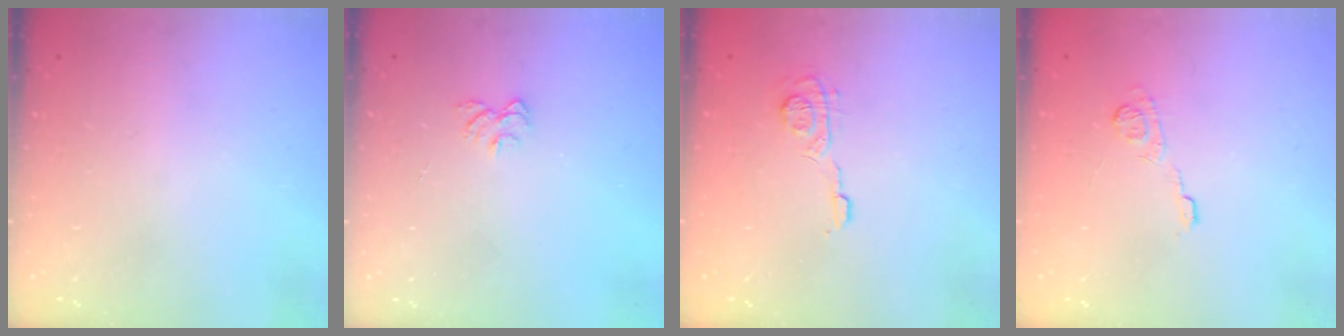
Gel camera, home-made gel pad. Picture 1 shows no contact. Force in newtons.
{"total": 5.4, "press": 5.4, "slide": 0.5}
{"total": 8.1, "press": 8.1, "slide": 0.7}
{"total": 9.1, "press": 9.0, "slide": 1.4}